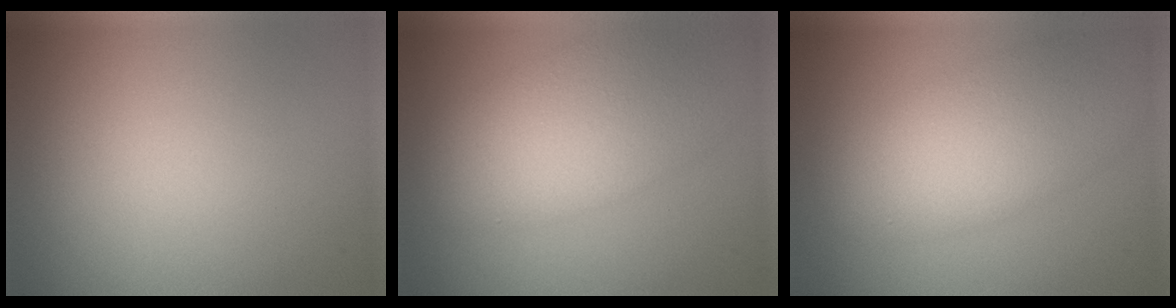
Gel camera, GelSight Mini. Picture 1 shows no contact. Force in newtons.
{"total": 7.7, "press": 7.7, "slide": 0.2}
{"total": 6.7, "press": 6.7, "slide": 0.5}